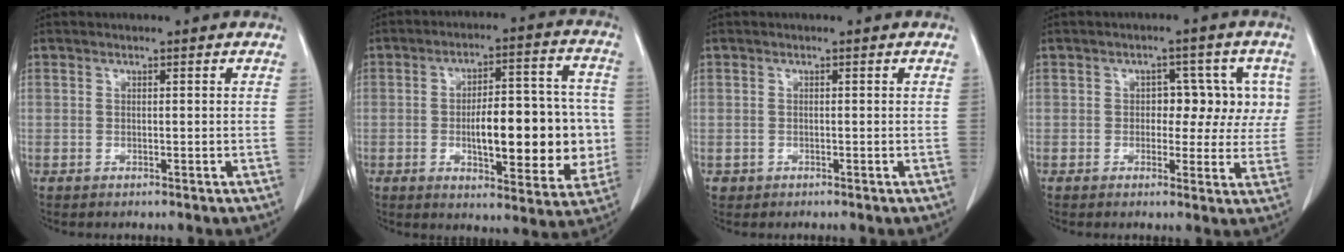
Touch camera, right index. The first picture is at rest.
{"total": 16.3, "force": [-1.8, 5.7, 15.2], "torque": [-0.213, 0.023, -0.018]}
{"total": 0.8, "force": [0.0, 0.8, 0.0], "torque": [0.006, 0.005, -0.003]}
{"total": 6.4, "force": [1.1, 4.3, 4.6], "torque": [-0.033, 0.024, 0.012]}